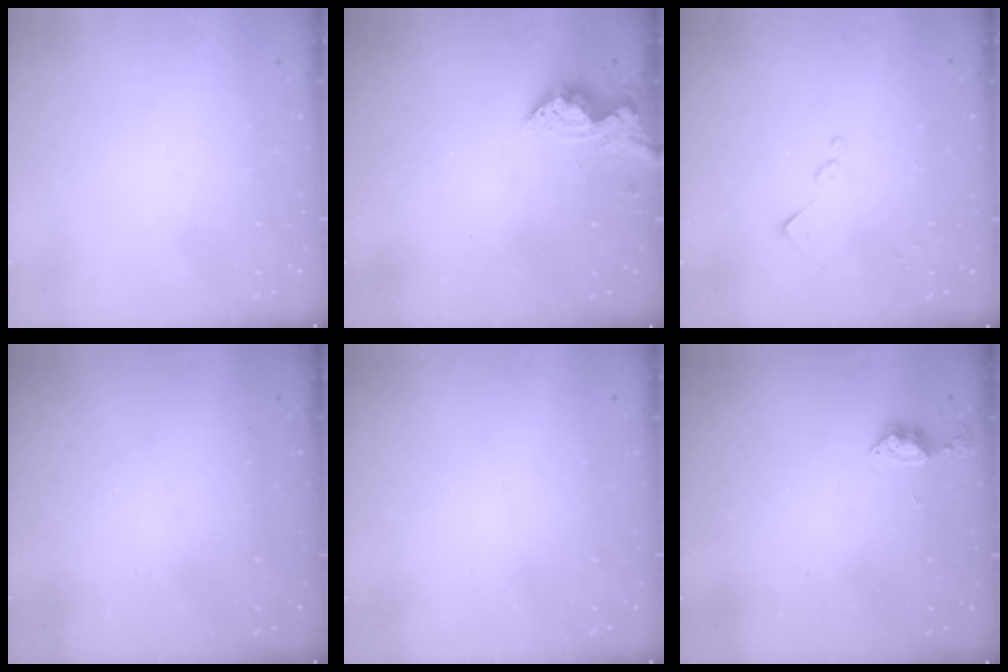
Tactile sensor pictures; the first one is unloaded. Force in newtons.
{"total": 7.6, "press": 7.6, "slide": 0.3}
{"total": 7.8, "press": 7.7, "slide": 0.5}
{"total": 1.3, "press": 1.3, "slide": 0.3}
{"total": 1.1, "press": 1.0, "slide": 0.1}
{"total": 5.3, "press": 5.2, "slide": 0.7}